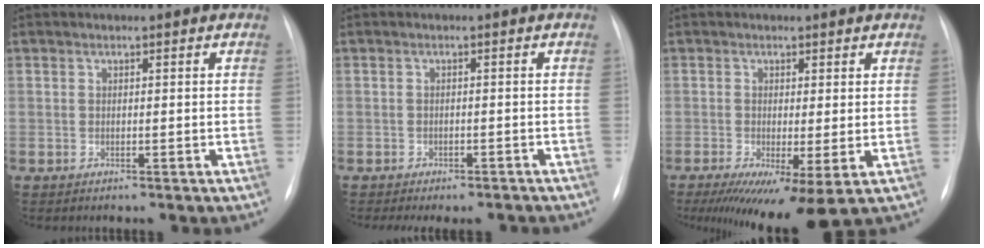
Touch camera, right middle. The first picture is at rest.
{"total": 6.2, "force": [-5.3, 2.4, 2.3], "torque": [-0.021, 0.005, -0.062]}
{"total": 9.4, "force": [-4.2, 1.6, 8.3], "torque": [-0.124, -0.023, -0.063]}